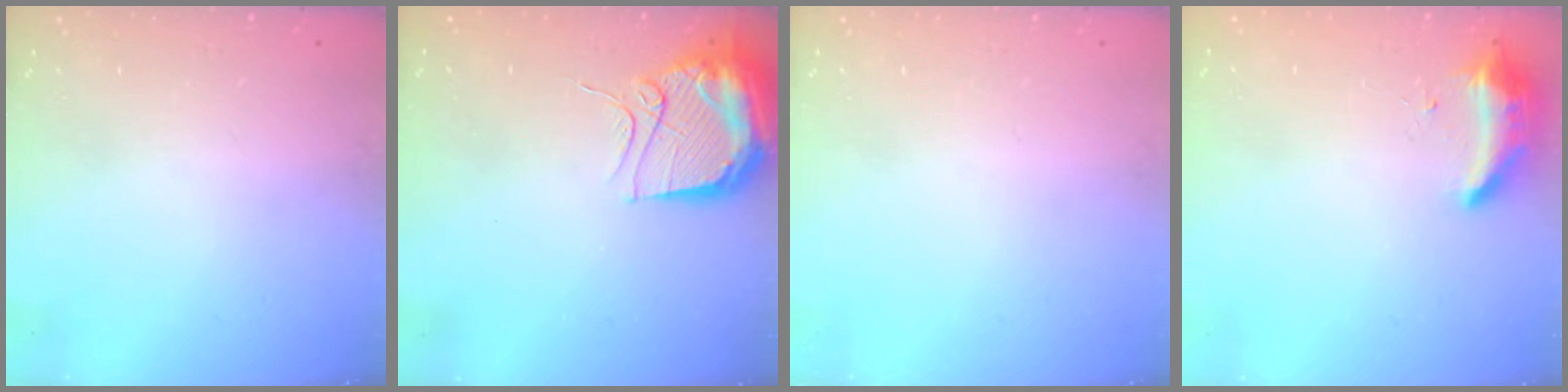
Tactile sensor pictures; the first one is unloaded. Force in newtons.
{"total": 12.2, "press": 12.1, "slide": 1.2}
{"total": 0.0}
{"total": 8.2, "press": 8.2, "slide": 0.7}